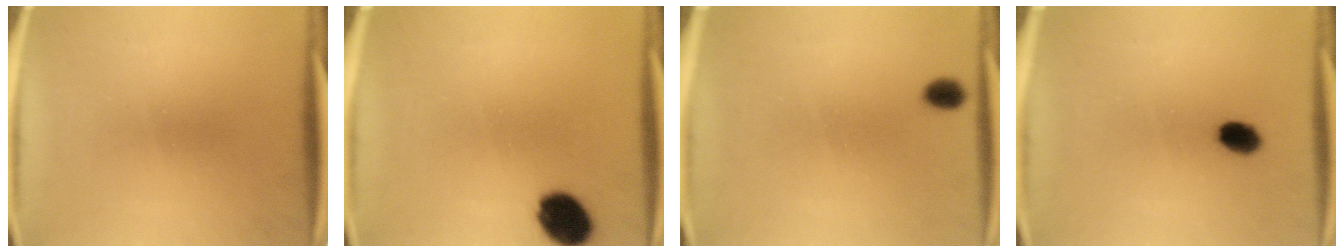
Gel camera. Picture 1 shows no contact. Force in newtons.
{"total": 9.3}
{"total": 1.7}
{"total": 3.9}